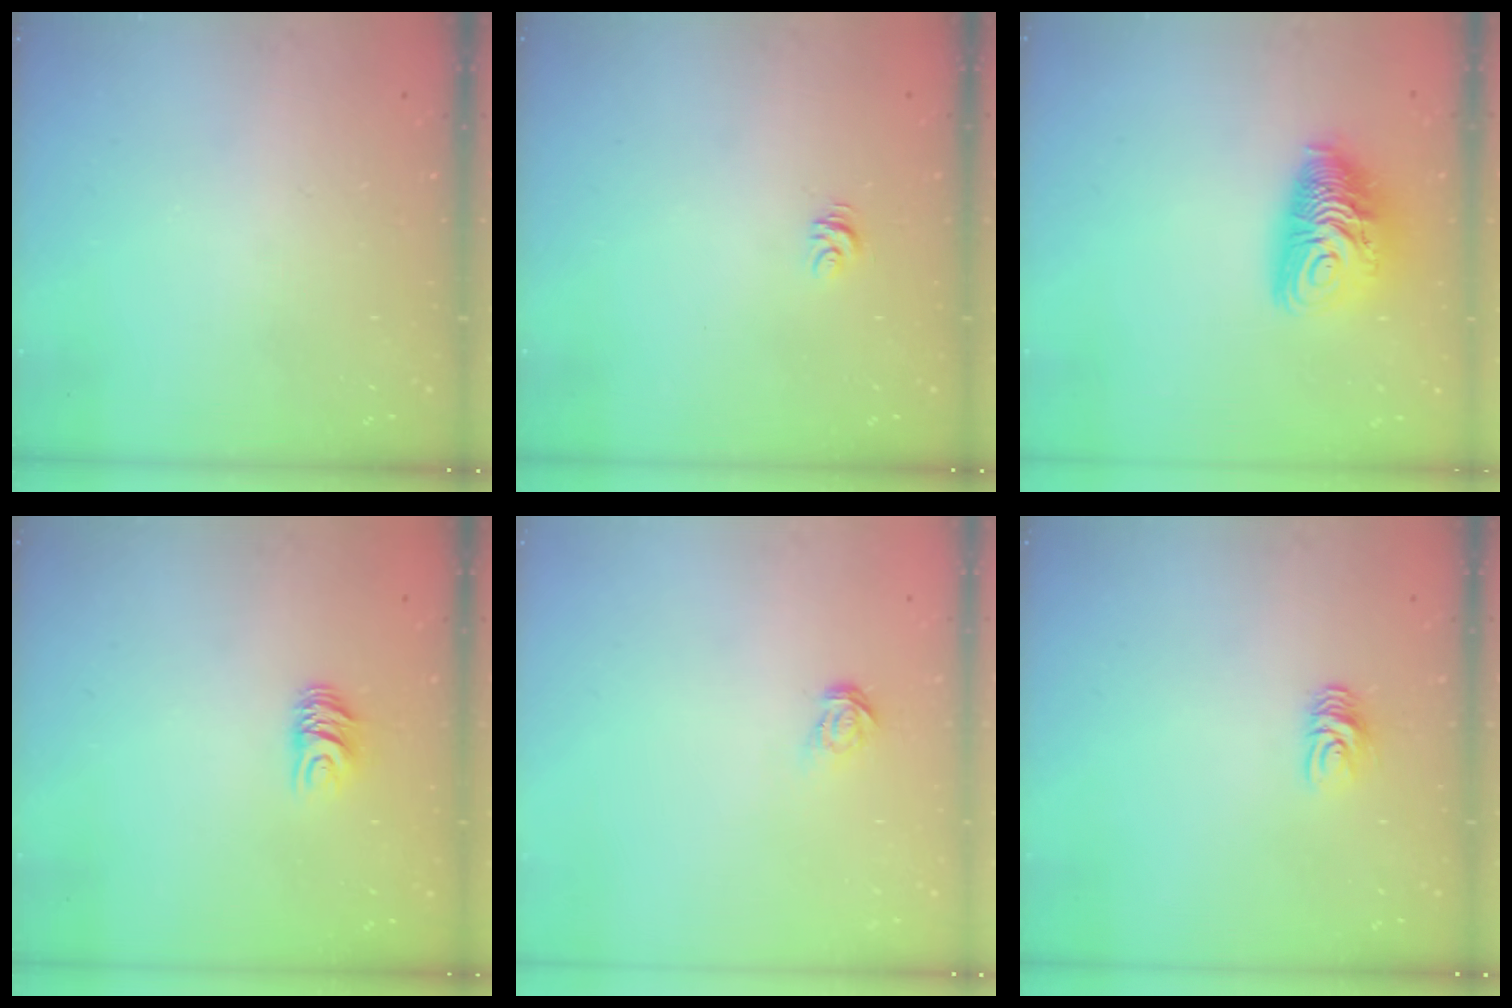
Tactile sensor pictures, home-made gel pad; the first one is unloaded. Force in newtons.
{"total": 4.6, "press": 4.6, "slide": 0.1}
{"total": 12.6, "press": 12.6, "slide": 1.3}
{"total": 6.4, "press": 6.4, "slide": 0.5}
{"total": 3.6, "press": 3.6, "slide": 0.2}
{"total": 6.4, "press": 6.4, "slide": 0.5}